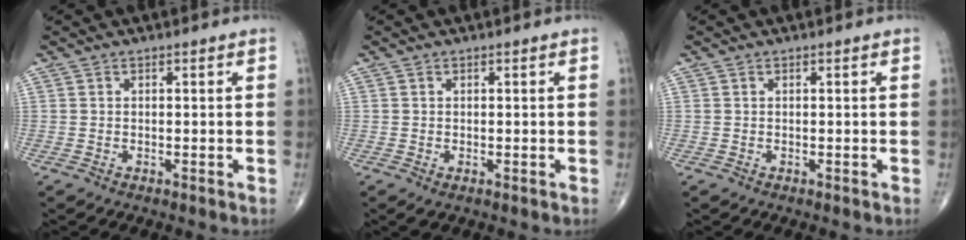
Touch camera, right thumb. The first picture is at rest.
{"total": 1.2, "force": [-0.3, 0.7, 0.9], "torque": [-0.015, 0.000, 0.001]}
{"total": 0.0}